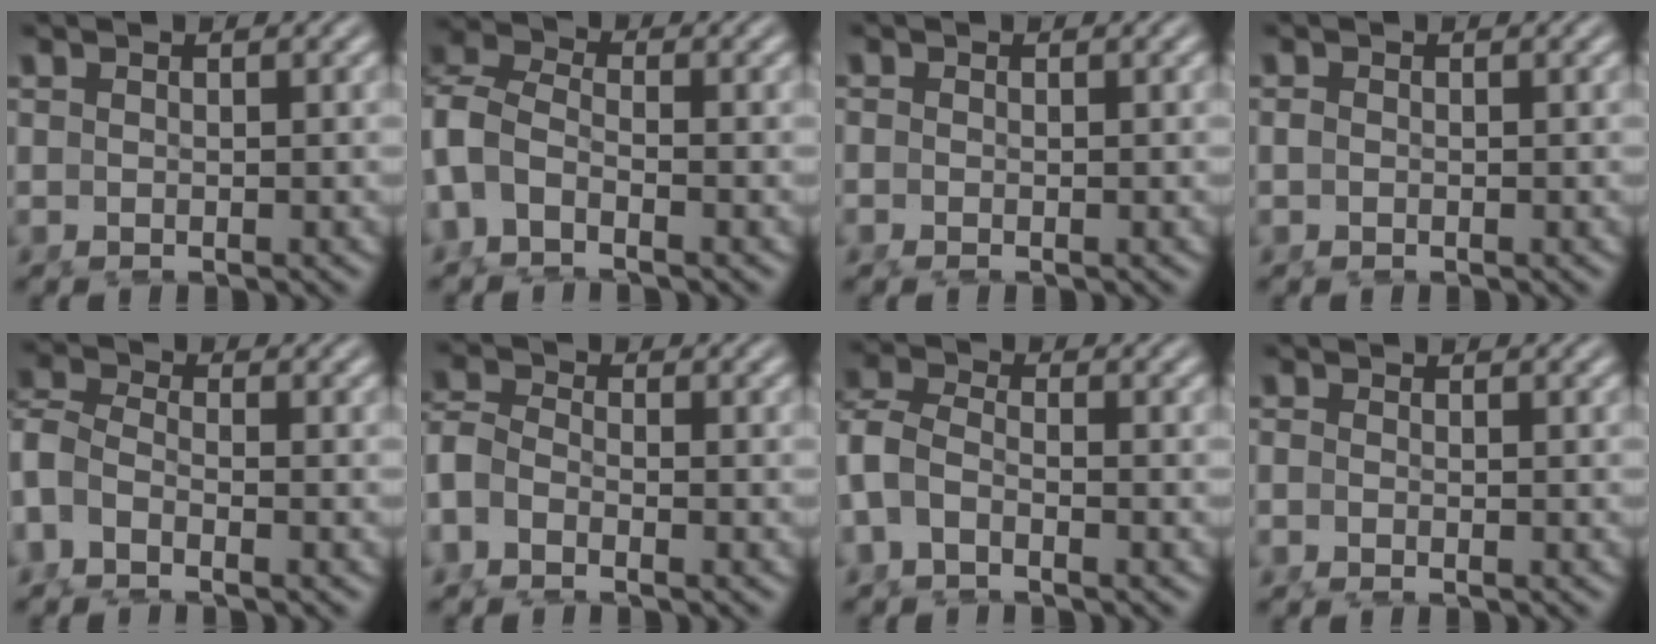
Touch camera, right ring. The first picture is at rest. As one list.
[{"total": 7.2, "force": [-1.3, 5.9, 3.9], "torque": [-0.109, -0.018, -0.027]}, {"total": 0.8, "force": [-0.5, 0.4, 0.5], "torque": [-0.012, -0.006, -0.008]}, {"total": 0.6, "force": [-0.4, -0.5, 0.1], "torque": [-0.003, -0.008, -0.002]}, {"total": 5.9, "force": [-1.8, 4.7, 3.2], "torque": [-0.093, -0.021, -0.033]}, {"total": 4.0, "force": [-1.5, 3.0, 2.1], "torque": [-0.060, -0.017, -0.029]}, {"total": 5.6, "force": [-1.4, 4.5, 3.1], "torque": [-0.084, -0.015, -0.028]}, {"total": 1.1, "force": [-0.7, 0.5, 0.7], "torque": [-0.017, -0.006, -0.014]}]